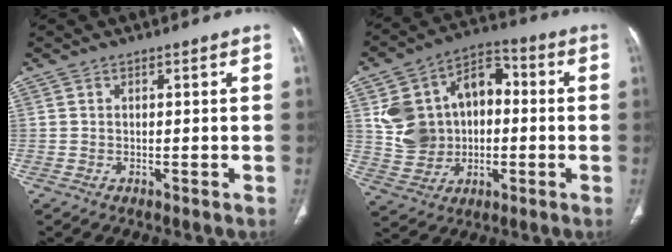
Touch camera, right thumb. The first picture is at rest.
{"total": 16.0, "force": [1.0, 12.8, 9.5], "torque": [-0.126, 0.039, 0.022]}